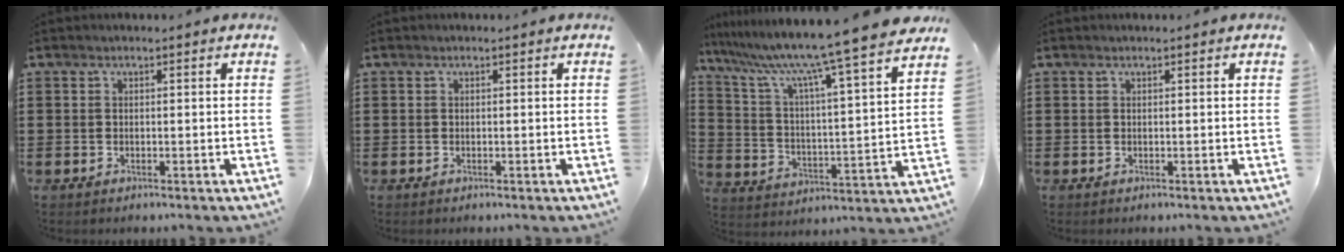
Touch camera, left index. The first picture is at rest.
{"total": 0.0}
{"total": 10.5, "force": [9.0, -1.5, 5.2], "torque": [-0.137, -0.072, 0.139]}
{"total": 0.0}